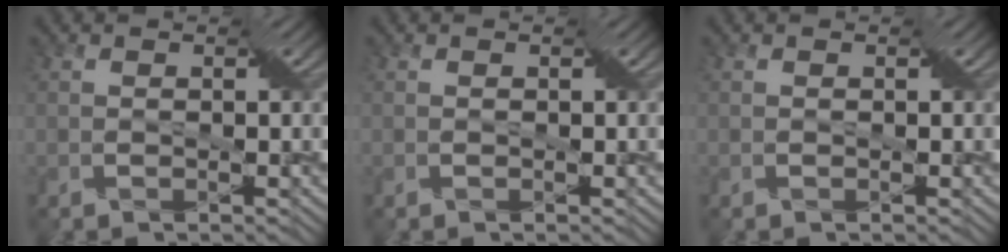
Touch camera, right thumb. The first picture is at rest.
{"total": 0.0}
{"total": 0.0}